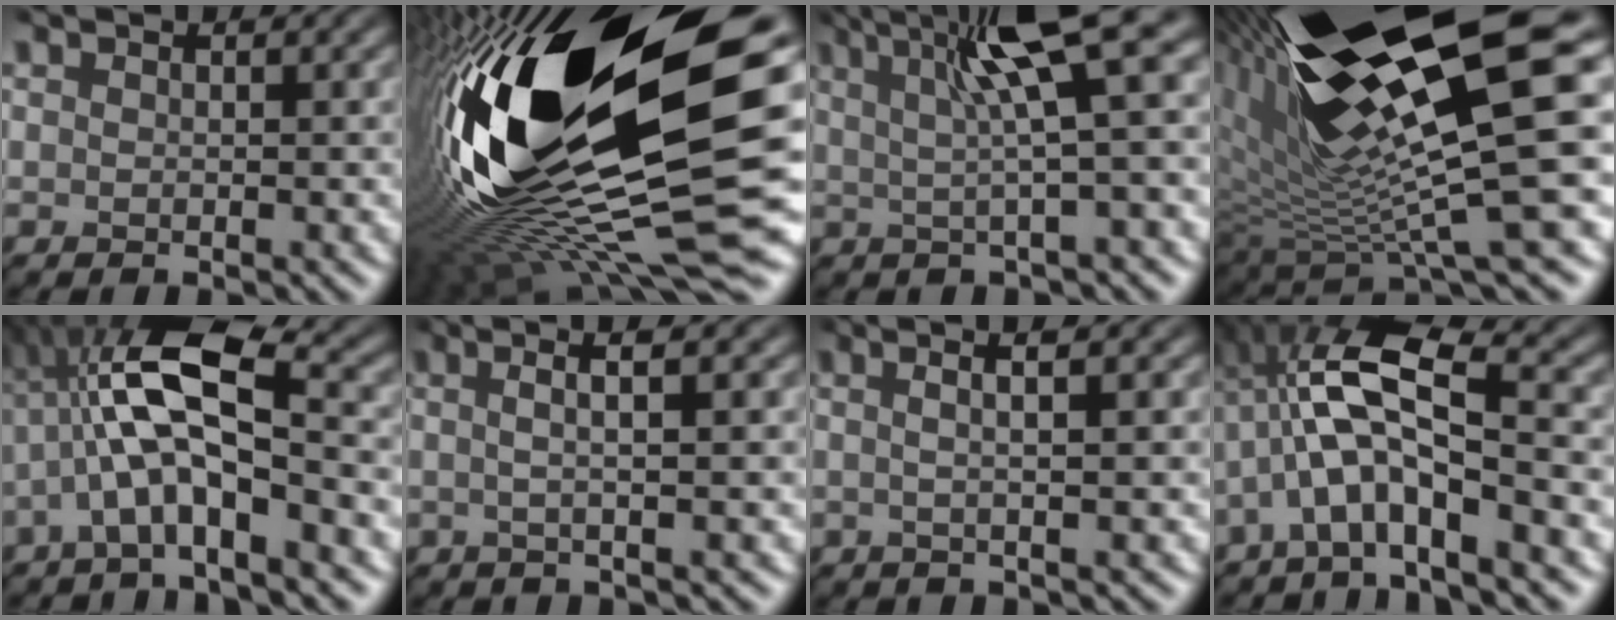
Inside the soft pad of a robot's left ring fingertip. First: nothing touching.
{"total": 19.7, "force": [1.0, 5.7, 18.8], "torque": [-0.345, -0.048, 0.015]}
{"total": 8.3, "force": [2.9, 1.8, 7.6], "torque": [-0.126, 0.013, 0.044]}
{"total": 18.1, "force": [6.0, 4.0, 16.6], "torque": [-0.264, -0.012, 0.112]}
{"total": 7.9, "force": [-1.9, 2.6, 7.2], "torque": [-0.135, 0.020, -0.050]}
{"total": 3.6, "force": [0.8, 0.8, 3.4], "torque": [-0.038, 0.008, -0.021]}
{"total": 4.2, "force": [1.4, 1.5, 3.7], "torque": [-0.034, 0.023, -0.014]}
{"total": 7.3, "force": [-2.5, 2.0, 6.6], "torque": [-0.128, 0.022, -0.060]}